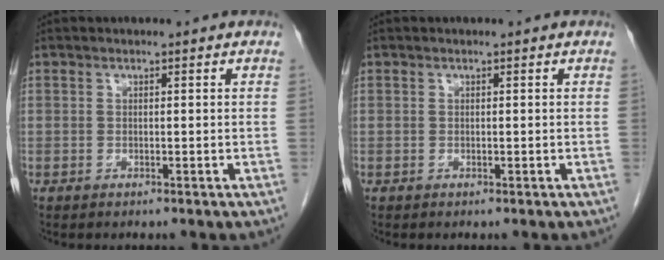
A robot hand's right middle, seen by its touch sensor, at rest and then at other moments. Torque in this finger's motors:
{"motor_torque": [1.12, -1.02, 0.04, 0.01]}